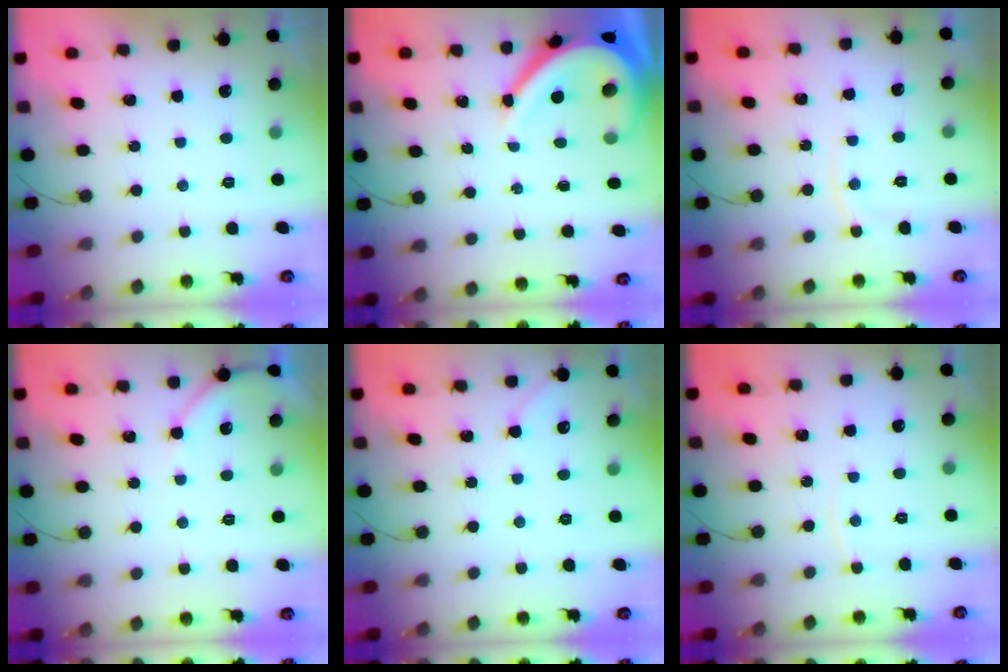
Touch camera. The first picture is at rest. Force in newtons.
{"total": 11.2, "press": 11.1, "slide": 1.4}
{"total": 4.4, "press": 4.4, "slide": 0.5}
{"total": 4.7, "press": 4.6, "slide": 0.7}
{"total": 3.0, "press": 3.0, "slide": 0.5}
{"total": 2.7, "press": 2.7, "slide": 0.4}